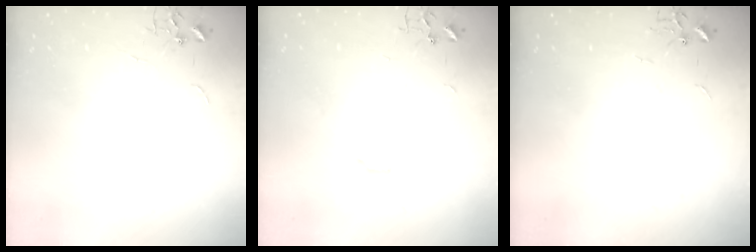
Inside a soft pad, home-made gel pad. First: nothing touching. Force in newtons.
{"total": 2.8, "press": 2.7, "slide": 0.5}
{"total": 0.0}